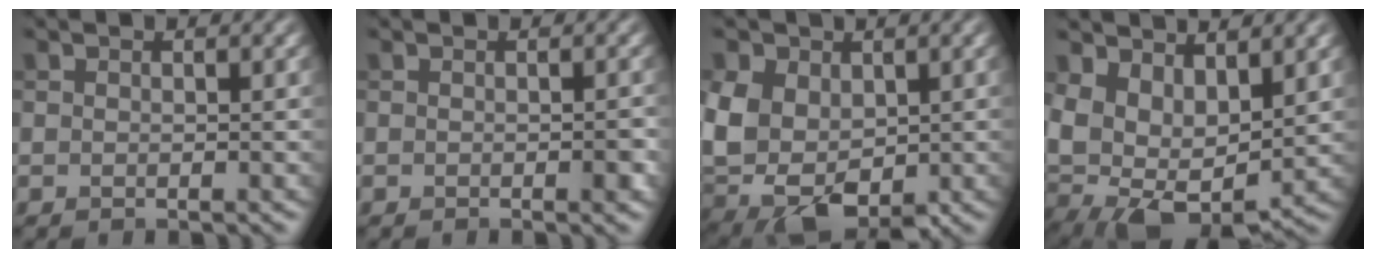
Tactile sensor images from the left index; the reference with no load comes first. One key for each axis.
{"total": 1.0, "fx": -0.3, "fy": 0.5, "fz": 0.8, "tx": -0.013, "ty": -0.004, "tz": -0.003}
{"total": 8.7, "fx": 0.4, "fy": 5.9, "fz": 6.4, "tx": -0.136, "ty": -0.007, "tz": 0.002}
{"total": 9.8, "fx": 0.7, "fy": 6.0, "fz": 7.7, "tx": -0.142, "ty": -0.021, "tz": 0.034}